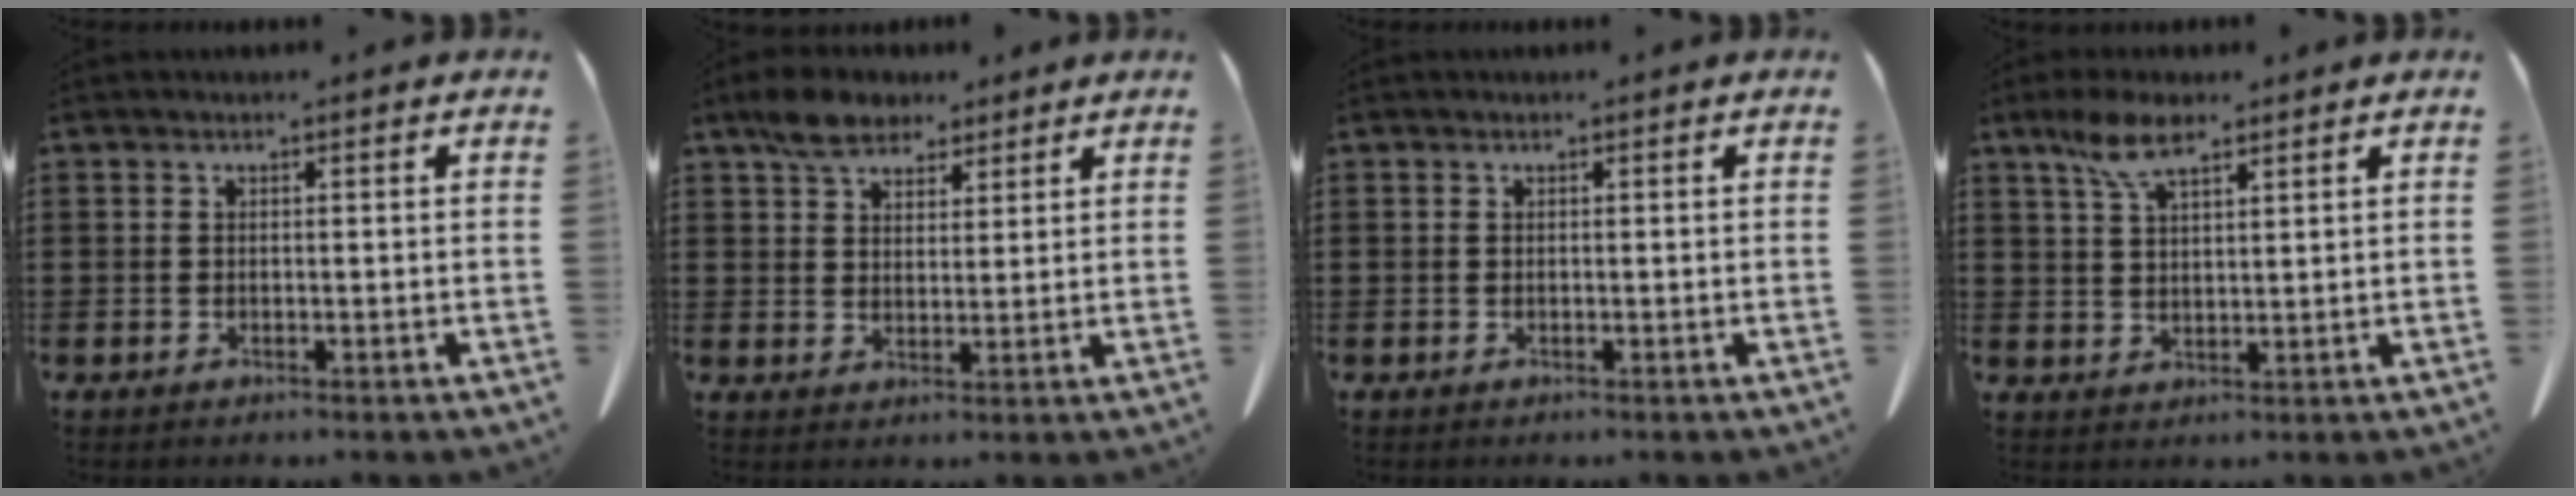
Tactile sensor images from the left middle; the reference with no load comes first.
{"total": 5.6, "force": [4.3, 3.0, 2.0], "torque": [-0.047, 0.003, 0.082]}
{"total": 0.0}
{"total": 6.1, "force": [3.8, 2.0, 4.3], "torque": [-0.094, 0.002, 0.069]}